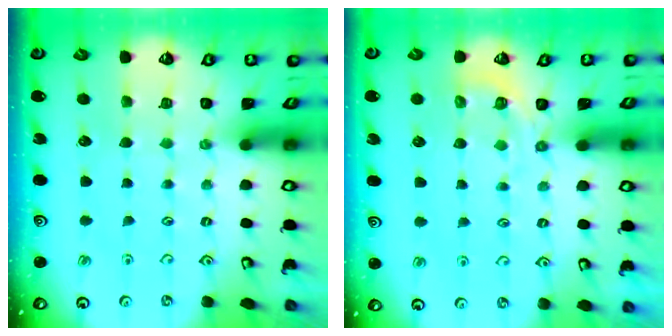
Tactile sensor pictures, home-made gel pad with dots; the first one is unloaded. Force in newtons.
{"total": 2.9, "press": 2.2, "slide": 1.8}